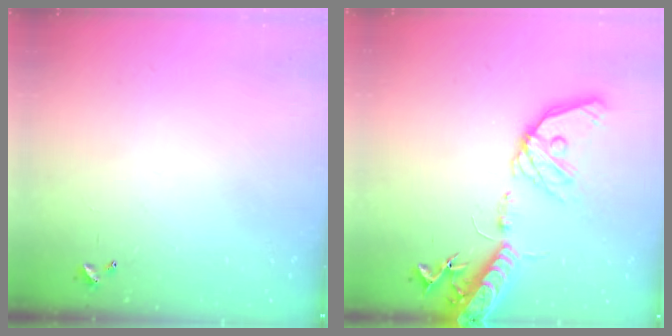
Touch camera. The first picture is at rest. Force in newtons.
{"total": 20.1, "press": 19.7, "slide": 3.7}